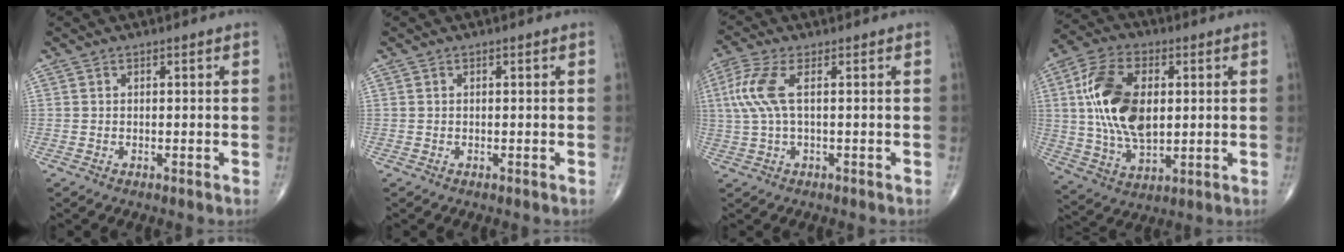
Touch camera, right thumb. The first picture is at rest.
{"total": 0.0}
{"total": 6.9, "force": [1.2, 2.2, 6.4], "torque": [-0.187, 0.015, 0.025]}
{"total": 17.1, "force": [2.5, 9.7, 13.9], "torque": [-0.261, -0.001, 0.049]}